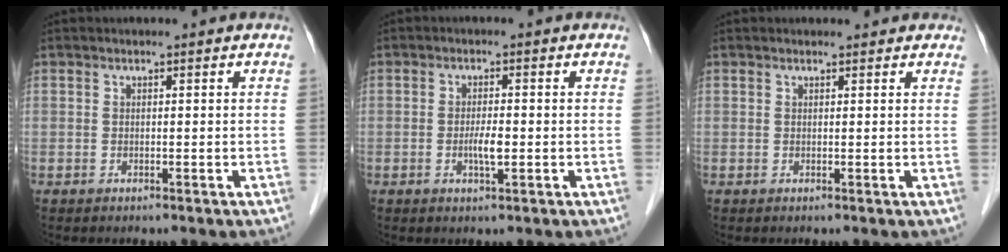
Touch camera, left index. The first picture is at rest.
{"total": 2.8, "force": [-0.7, 0.5, 2.6], "torque": [-0.053, -0.003, -0.011]}
{"total": 2.3, "force": [2.0, 0.9, 0.7], "torque": [-0.009, 0.010, 0.015]}